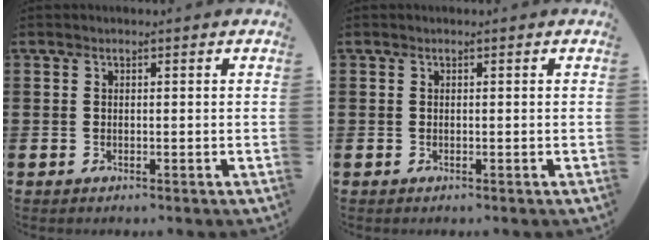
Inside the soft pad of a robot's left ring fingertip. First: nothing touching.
{"total": 0.0}